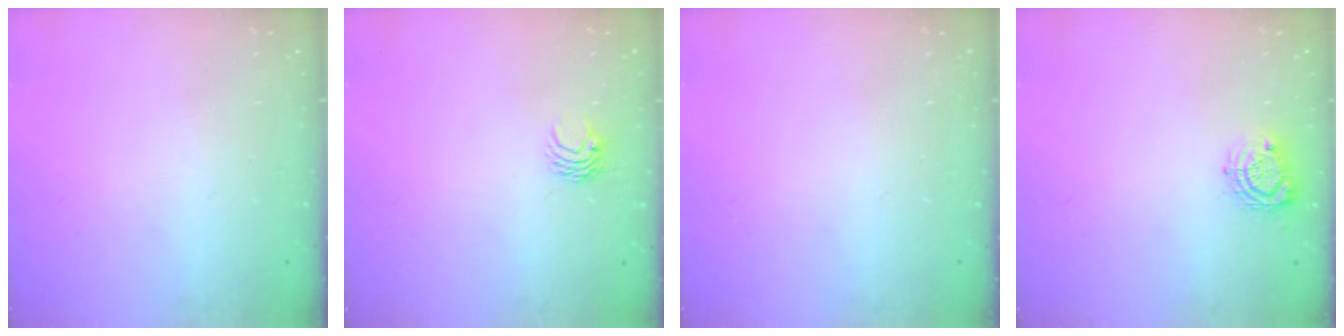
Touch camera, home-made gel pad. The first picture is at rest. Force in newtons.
{"total": 3.2, "press": 3.2, "slide": 0.3}
{"total": 0.0}
{"total": 7.8, "press": 7.8, "slide": 0.2}